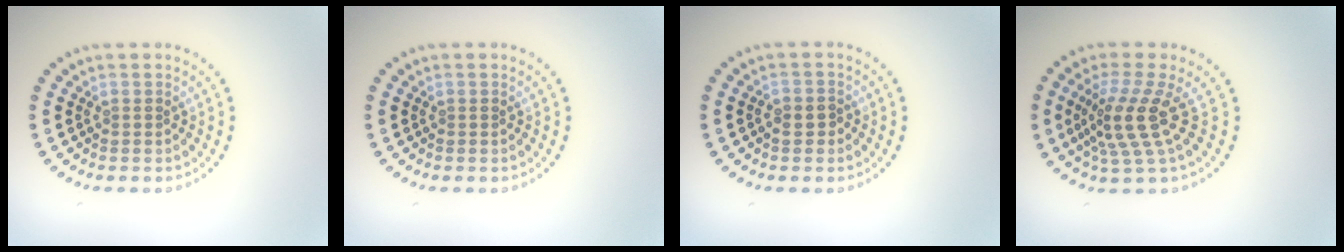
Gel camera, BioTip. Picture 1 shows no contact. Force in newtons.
{"total": 0.0}
{"total": 1.1, "press": 1.0, "slide": 0.4}
{"total": 4.3, "press": 3.1, "slide": 3.0}